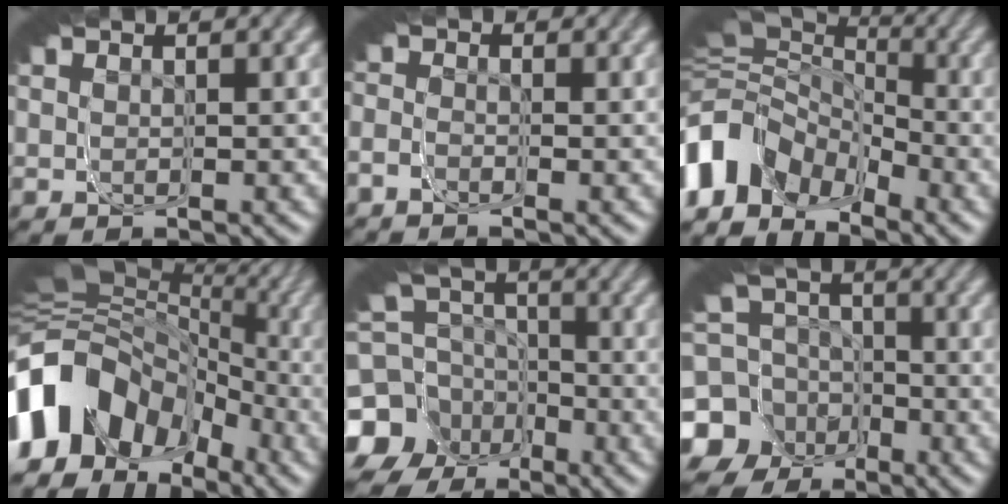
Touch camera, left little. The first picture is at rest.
{"total": 1.5, "force": [-0.5, 0.9, 1.0], "torque": [0.018, 0.005, -0.014]}
{"total": 9.4, "force": [-6.0, 5.0, 5.2], "torque": [-0.058, -0.007, -0.099]}
{"total": 16.6, "force": [-6.2, 9.5, 12.1], "torque": [-0.160, -0.006, -0.099]}
{"total": 12.9, "force": [-4.3, 10.1, 6.8], "torque": [-0.096, -0.040, -0.073]}
{"total": 14.0, "force": [-3.6, 11.0, 7.8], "torque": [-0.116, -0.039, -0.062]}